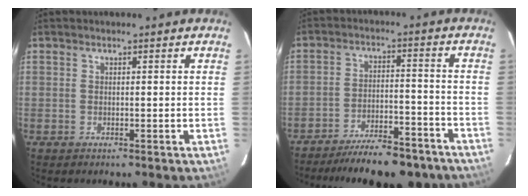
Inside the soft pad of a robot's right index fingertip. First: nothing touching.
{"total": 17.3, "force": [-14.8, 4.9, 7.4], "torque": [-0.139, 0.003, -0.197]}